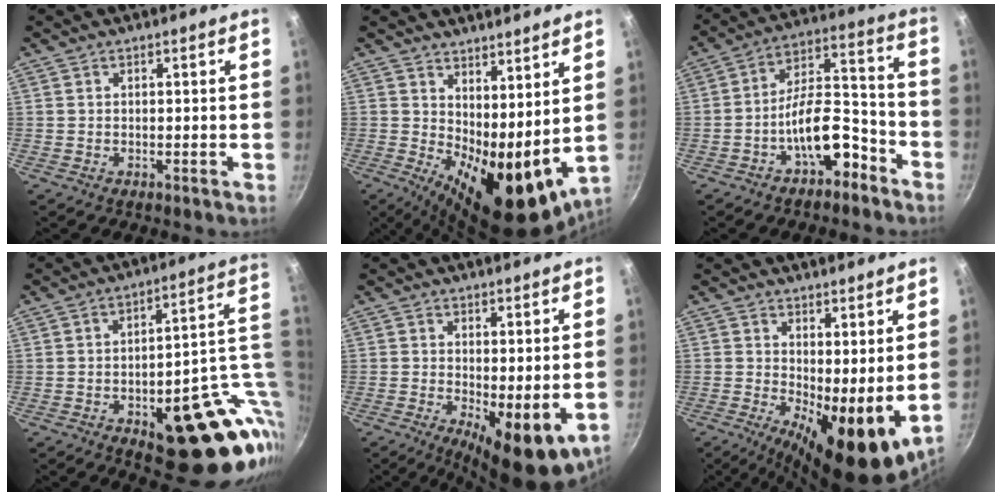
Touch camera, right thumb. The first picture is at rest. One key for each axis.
{"total": 15.9, "fx": 4.3, "fy": 7.0, "fz": 13.6, "tx": -0.172, "ty": -0.040, "tz": 0.078}
{"total": 12.4, "fx": -6.5, "fy": 5.9, "fz": 8.8, "tx": -0.107, "ty": 0.081, "tz": -0.102}
{"total": 24.7, "fx": -5.2, "fy": 10.9, "fz": 21.5, "tx": -0.206, "ty": 0.013, "tz": -0.057}
{"total": 9.7, "fx": -0.5, "fy": 3.8, "fz": 8.9, "tx": -0.110, "ty": -0.015, "tz": 0.003}
{"total": 13.1, "fx": 1.8, "fy": 5.4, "fz": 11.7, "tx": -0.157, "ty": -0.025, "tz": 0.033}